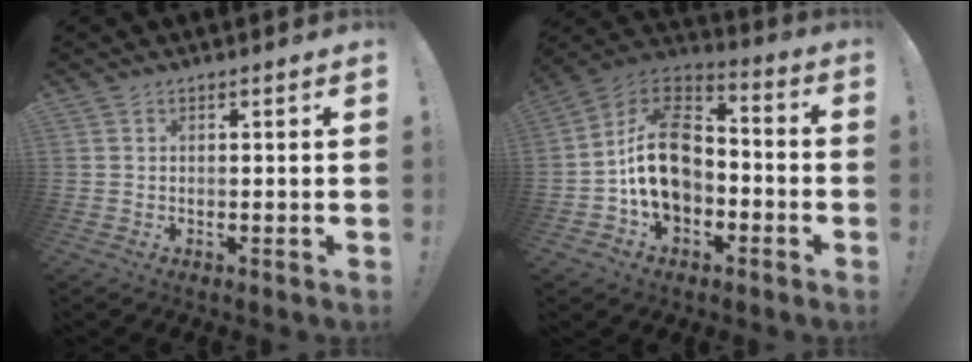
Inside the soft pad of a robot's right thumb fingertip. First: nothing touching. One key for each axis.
{"total": 18.3, "fx": -1.6, "fy": 13.8, "fz": 12.0, "tx": -0.196, "ty": 0.027, "tz": -0.021}